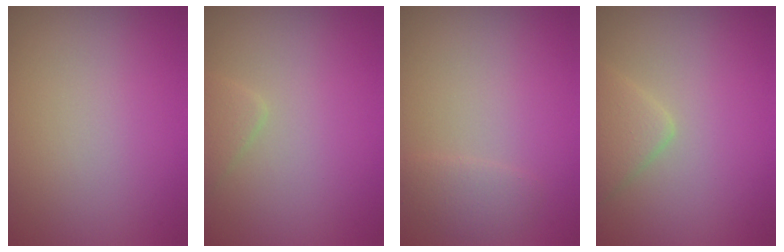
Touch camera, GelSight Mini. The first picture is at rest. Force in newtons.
{"total": 1.2, "press": 1.1, "slide": 0.1}
{"total": 1.4, "press": 1.4, "slide": 0.1}
{"total": 2.2, "press": 2.2, "slide": 0.1}